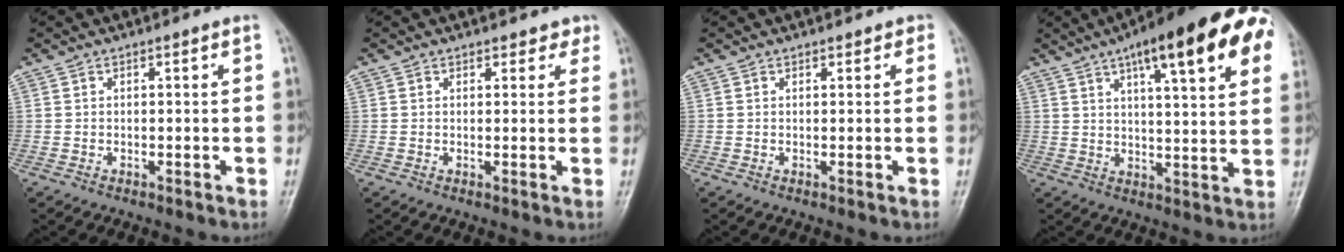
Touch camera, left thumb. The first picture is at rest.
{"total": 2.1, "force": [1.7, 1.3, 0.0], "torque": [0.027, -0.008, 0.012]}
{"total": 1.1, "force": [0.7, 0.8, 0.1], "torque": [0.016, -0.003, 0.005]}
{"total": 22.5, "force": [10.9, 6.0, 18.8], "torque": [-0.250, -0.002, 0.142]}